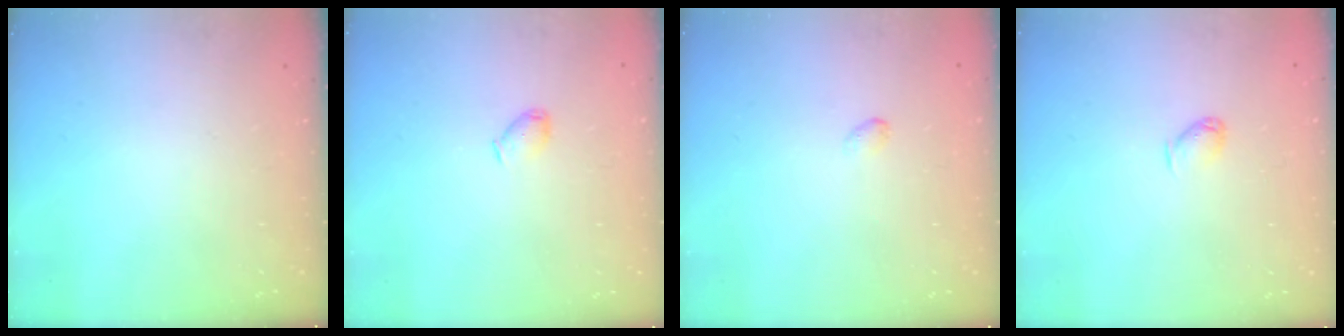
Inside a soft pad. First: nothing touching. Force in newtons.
{"total": 3.9, "press": 3.9, "slide": 0.8}
{"total": 2.6, "press": 2.5, "slide": 0.5}
{"total": 4.0, "press": 3.9, "slide": 0.7}